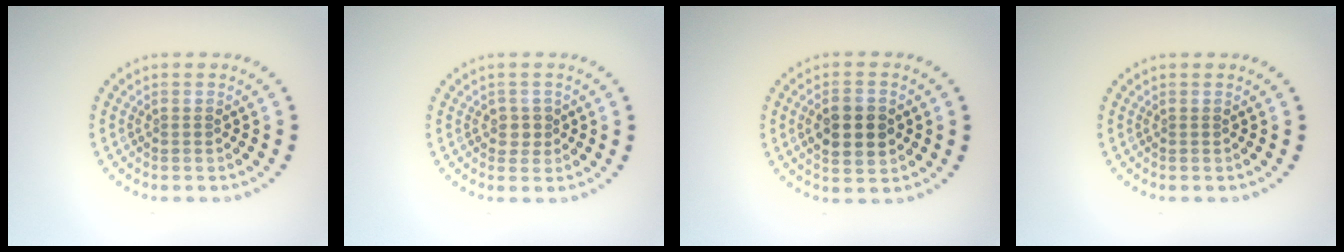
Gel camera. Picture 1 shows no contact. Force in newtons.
{"total": 1.3, "press": 1.1, "slide": 0.6}
{"total": 4.3, "press": 4.3, "slide": 0.2}
{"total": 0.0}